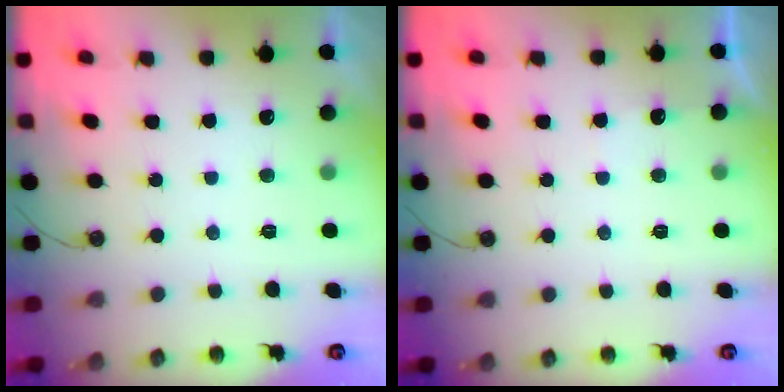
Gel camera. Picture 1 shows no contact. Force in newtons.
{"total": 2.1, "press": 2.1, "slide": 0.4}